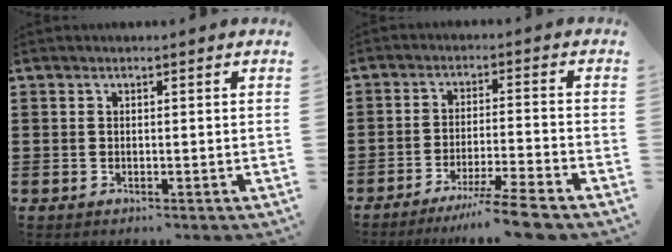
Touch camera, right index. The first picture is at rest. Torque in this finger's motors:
{"motor_torque": [0.03, 0.15, -0.35, -0.06]}